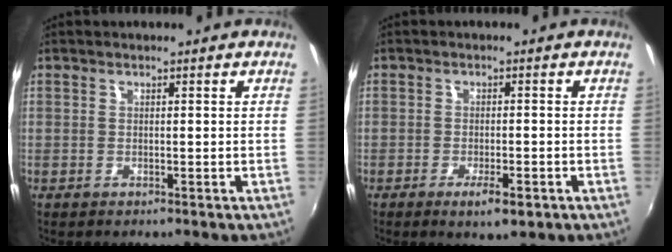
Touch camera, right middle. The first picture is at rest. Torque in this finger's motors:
{"motor_torque": [0.65, -1.10, 0.06, 0.03]}